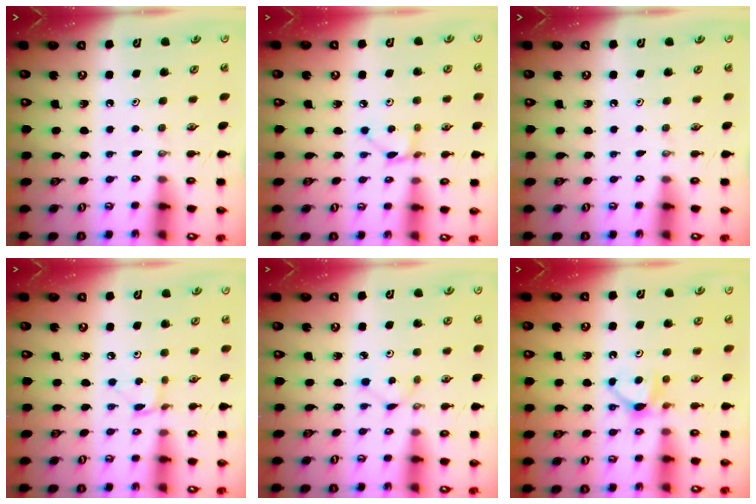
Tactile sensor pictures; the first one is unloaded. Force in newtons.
{"total": 3.7, "press": 3.7, "slide": 0.4}
{"total": 0.0}
{"total": 2.9, "press": 2.9, "slide": 0.4}
{"total": 1.6, "press": 1.6, "slide": 0.2}
{"total": 5.5, "press": 5.5, "slide": 0.7}